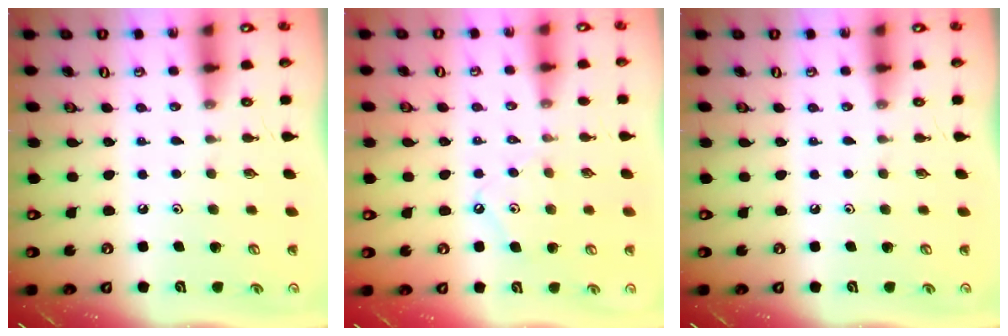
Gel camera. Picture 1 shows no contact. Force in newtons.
{"total": 6.2, "press": 6.2, "slide": 0.8}
{"total": 0.0}